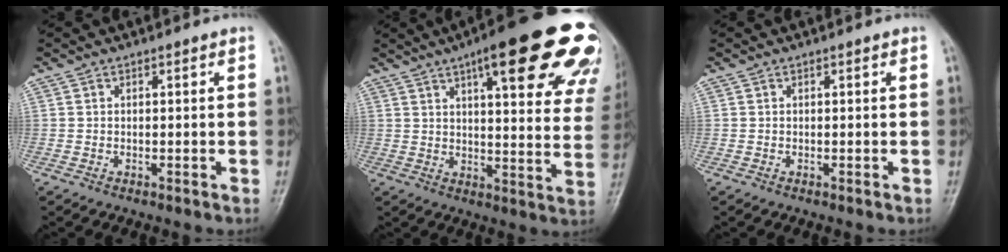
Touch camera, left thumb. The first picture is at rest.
{"total": 27.6, "force": [15.8, 6.9, 21.5], "torque": [-0.220, -0.026, 0.196]}
{"total": 0.0}